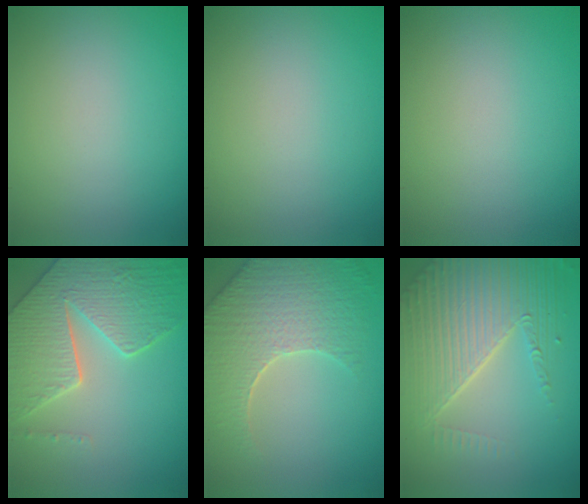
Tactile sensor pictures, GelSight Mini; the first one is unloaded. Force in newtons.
{"total": 0.0}
{"total": 0.0}
{"total": 7.6, "press": 6.2, "slide": 4.5}
{"total": 7.0, "press": 5.5, "slide": 4.3}
{"total": 7.8, "press": 5.4, "slide": 5.6}